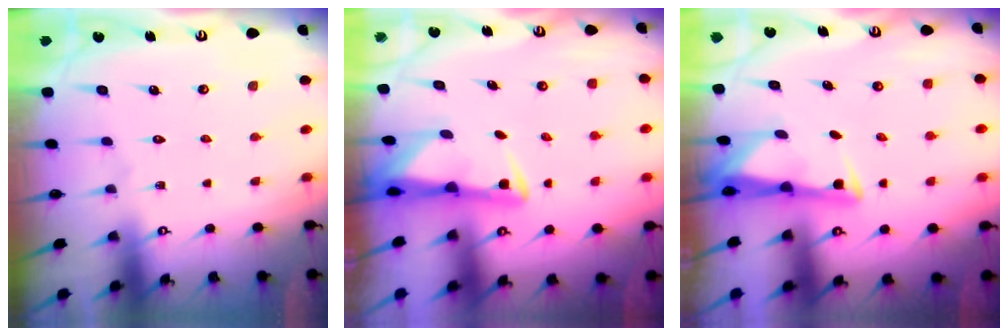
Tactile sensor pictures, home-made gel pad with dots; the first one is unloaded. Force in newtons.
{"total": 2.7, "press": 2.6, "slide": 0.5}
{"total": 2.9, "press": 2.8, "slide": 0.5}